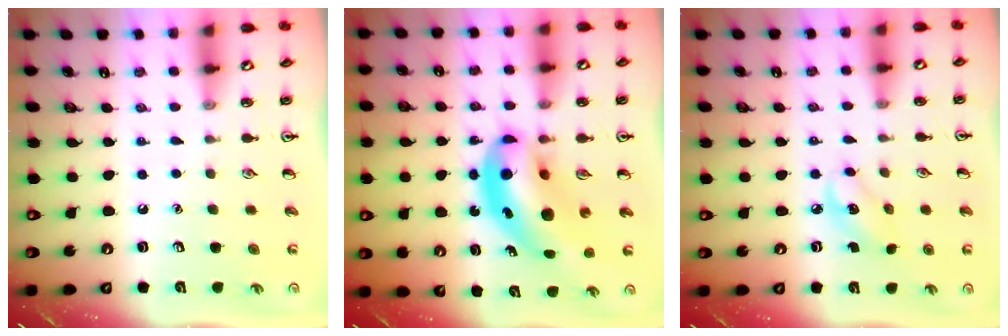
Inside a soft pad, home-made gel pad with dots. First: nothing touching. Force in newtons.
{"total": 14.1, "press": 13.4, "slide": 4.2}
{"total": 3.2, "press": 3.1, "slide": 0.8}